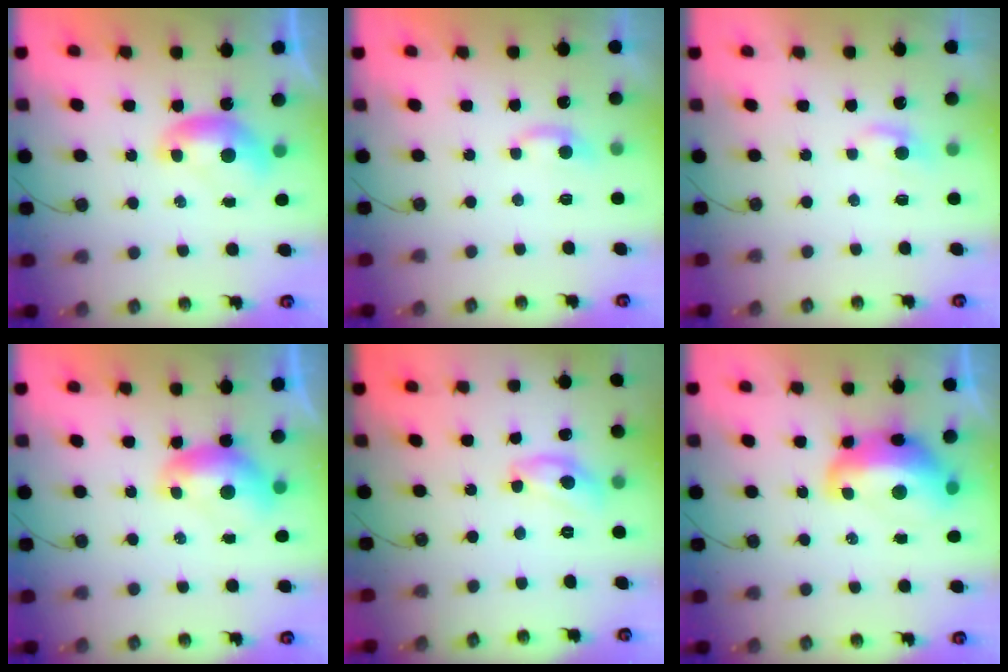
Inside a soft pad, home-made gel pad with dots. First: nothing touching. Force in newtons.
{"total": 2.1, "press": 2.0, "slide": 0.5}
{"total": 0.7, "press": 0.5, "slide": 0.5}
{"total": 1.0, "press": 0.8, "slide": 0.6}
{"total": 8.2, "press": 8.2, "slide": 0.5}
{"total": 7.7, "press": 7.6, "slide": 1.3}